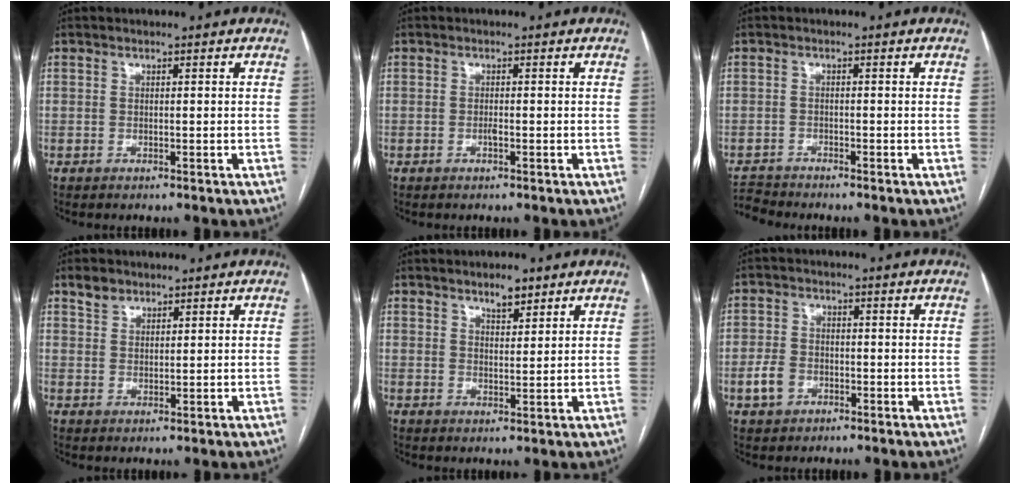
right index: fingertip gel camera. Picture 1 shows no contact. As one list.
[{"total": 0.8, "force": [-0.4, 0.1, 0.7], "torque": [-0.018, 0.000, -0.007]}, {"total": 2.8, "force": [-2.7, 0.3, -0.7], "torque": [0.014, -0.013, -0.049]}, {"total": 2.8, "force": [2.2, 1.7, 0.6], "torque": [-0.013, 0.010, 0.042]}, {"total": 3.3, "force": [2.5, 1.3, 1.8], "torque": [-0.029, 0.000, 0.042]}, {"total": 4.2, "force": [-1.7, 3.3, 2.0], "torque": [-0.045, 0.009, -0.025]}]